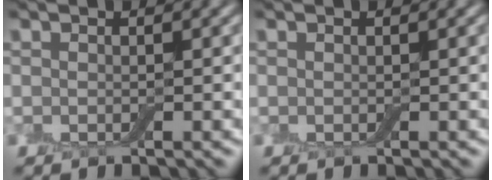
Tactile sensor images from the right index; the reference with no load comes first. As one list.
[{"total": 0.0}]